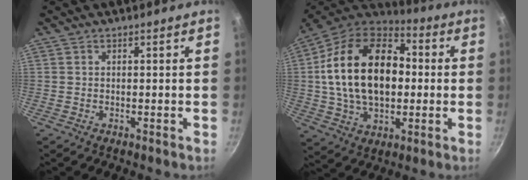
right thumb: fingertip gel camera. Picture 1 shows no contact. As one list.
[{"total": 24.3, "force": [1.6, 15.7, 18.4], "torque": [-0.301, 0.029, 0.021]}]